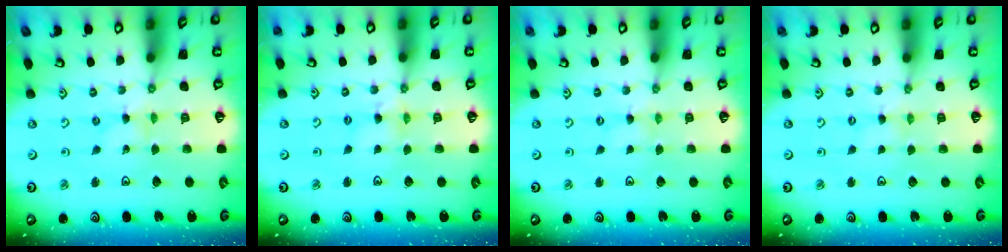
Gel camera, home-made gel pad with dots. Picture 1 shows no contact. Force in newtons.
{"total": 3.0, "press": 3.0, "slide": 0.3}
{"total": 0.0}
{"total": 1.3, "press": 1.3, "slide": 0.3}